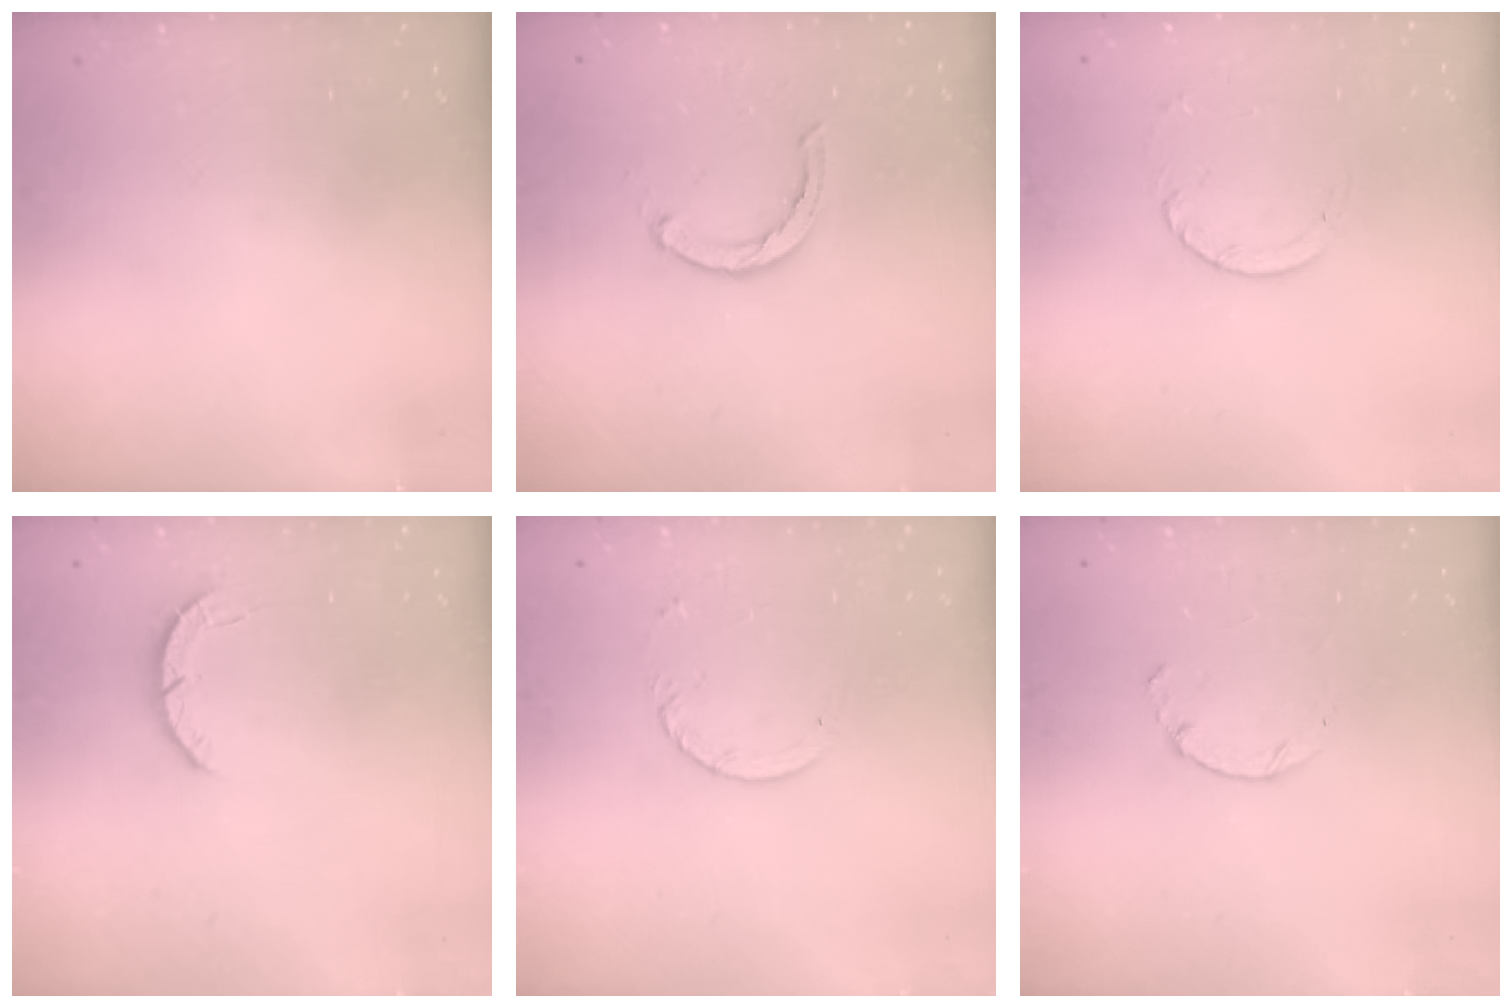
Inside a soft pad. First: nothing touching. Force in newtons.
{"total": 2.3, "press": 2.3, "slide": 0.3}
{"total": 2.5, "press": 2.4, "slide": 0.2}
{"total": 2.8, "press": 2.8, "slide": 0.4}
{"total": 3.9, "press": 3.9, "slide": 0.4}
{"total": 1.3, "press": 1.2, "slide": 0.4}